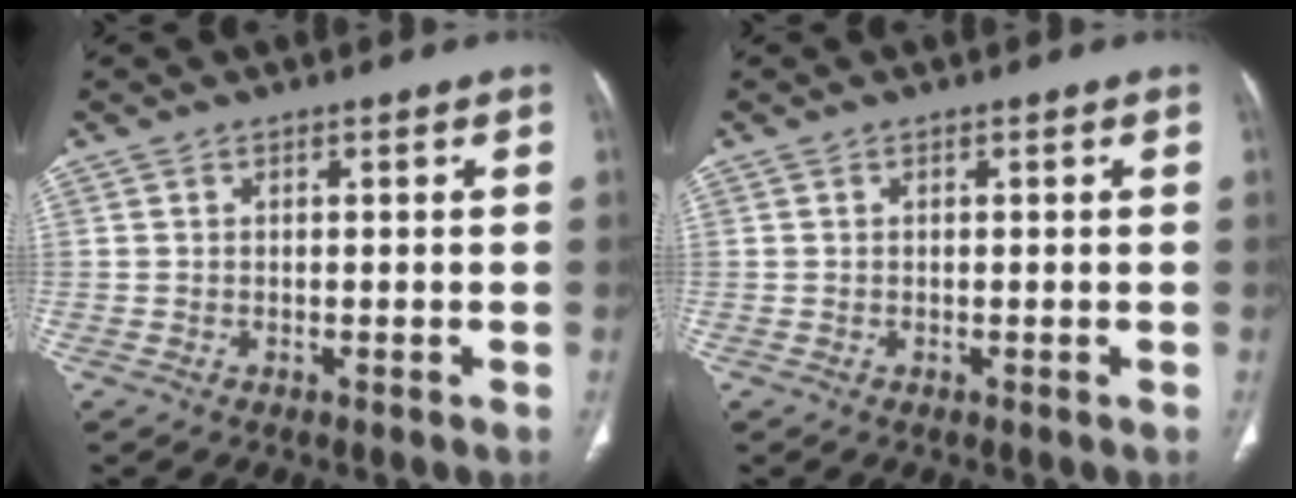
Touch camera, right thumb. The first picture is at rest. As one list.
[{"total": 0.0}]